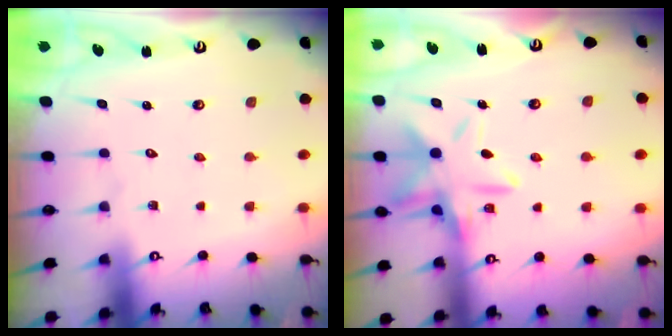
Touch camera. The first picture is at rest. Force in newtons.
{"total": 13.5, "press": 13.4, "slide": 1.0}